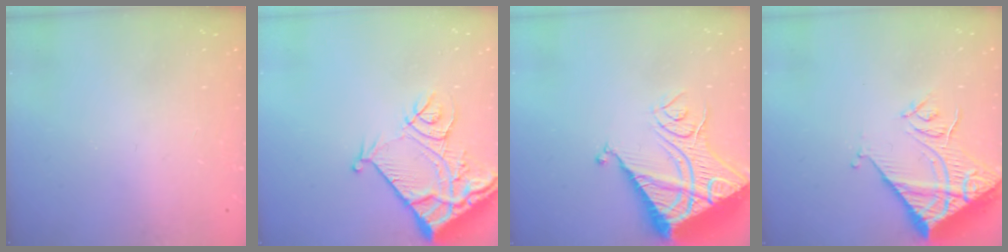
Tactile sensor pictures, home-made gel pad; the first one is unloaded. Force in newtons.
{"total": 13.6, "press": 13.5, "slide": 1.7}
{"total": 17.4, "press": 17.3, "slide": 2.1}
{"total": 13.2, "press": 13.1, "slide": 1.7}